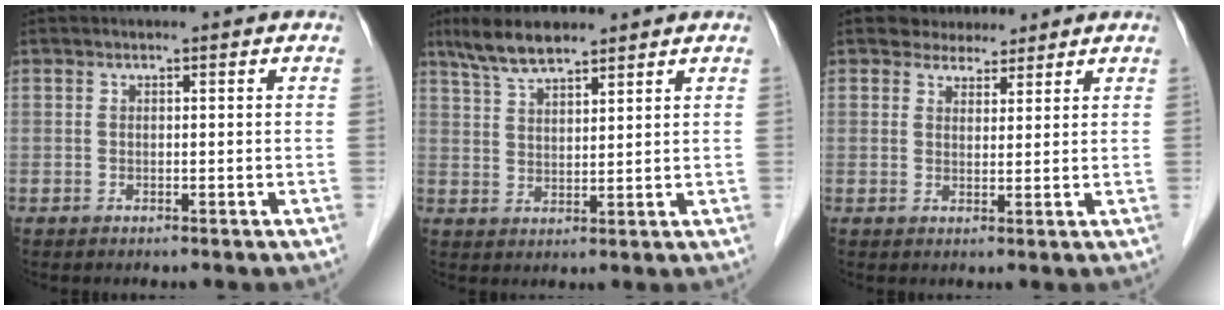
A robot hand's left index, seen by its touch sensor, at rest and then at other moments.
{"total": 6.2, "force": [5.1, 1.4, 3.3], "torque": [-0.075, 0.008, 0.098]}
{"total": 3.4, "force": [2.9, 1.8, 0.3], "torque": [0.000, 0.004, 0.041]}